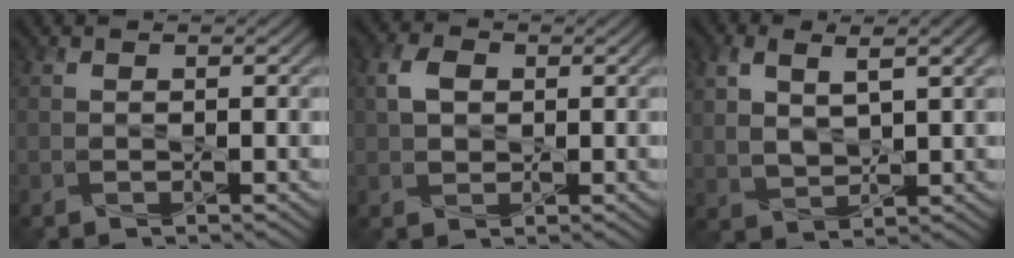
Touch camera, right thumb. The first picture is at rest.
{"total": 3.5, "force": [0.7, 2.5, 2.3], "torque": [-0.054, 0.007, 0.009]}
{"total": 7.2, "force": [2.9, 3.3, 5.7], "torque": [-0.123, 0.005, 0.057]}